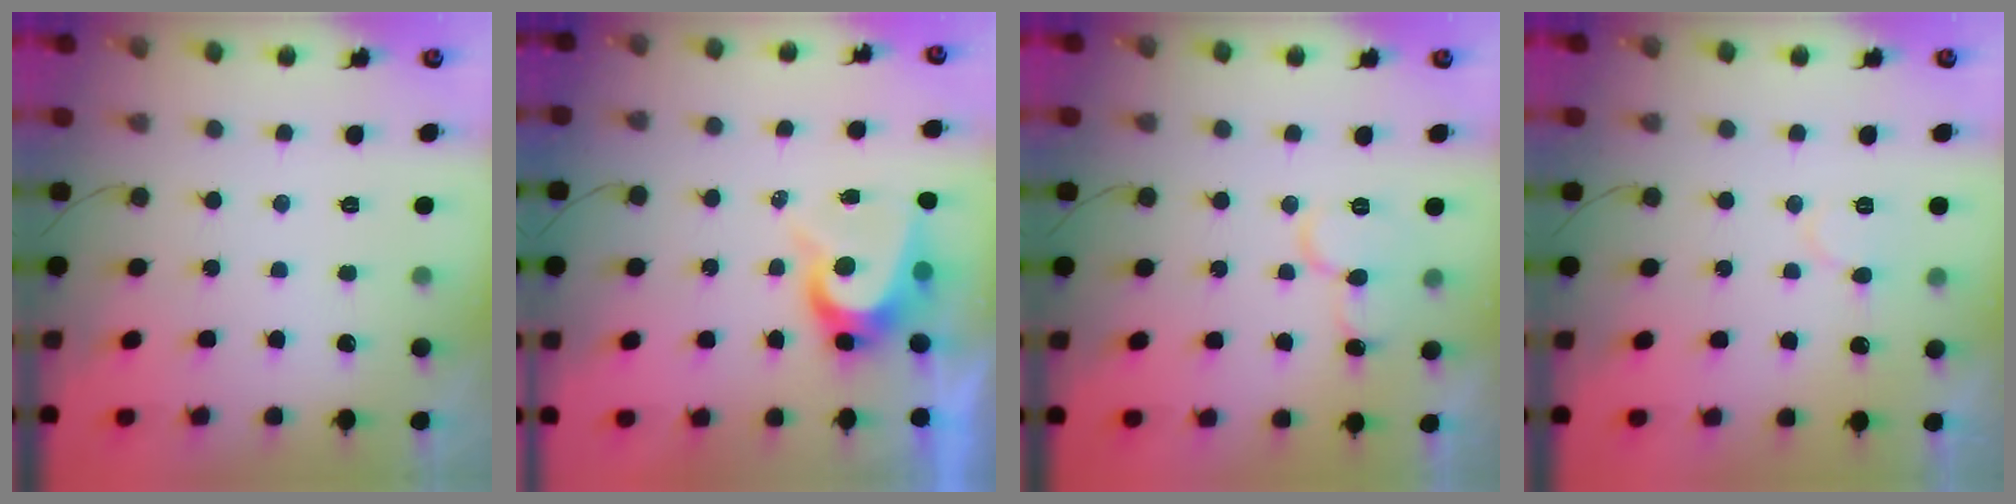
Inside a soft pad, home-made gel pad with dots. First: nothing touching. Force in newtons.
{"total": 7.6, "press": 7.6, "slide": 0.5}
{"total": 9.4, "press": 9.3, "slide": 1.2}
{"total": 7.2, "press": 7.1, "slide": 0.7}